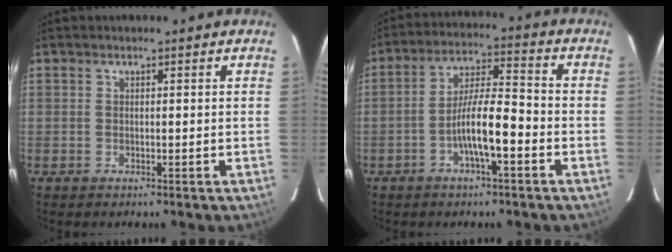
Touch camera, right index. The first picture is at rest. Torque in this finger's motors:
{"motor_torque": [1.37, -0.50, 0.68, 0.15]}